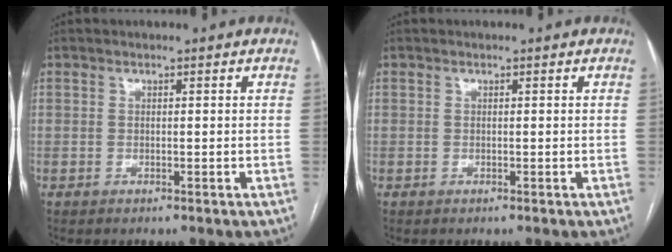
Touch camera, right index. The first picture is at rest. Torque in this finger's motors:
{"motor_torque": [0.00, 0.00, 0.00, 0.00]}